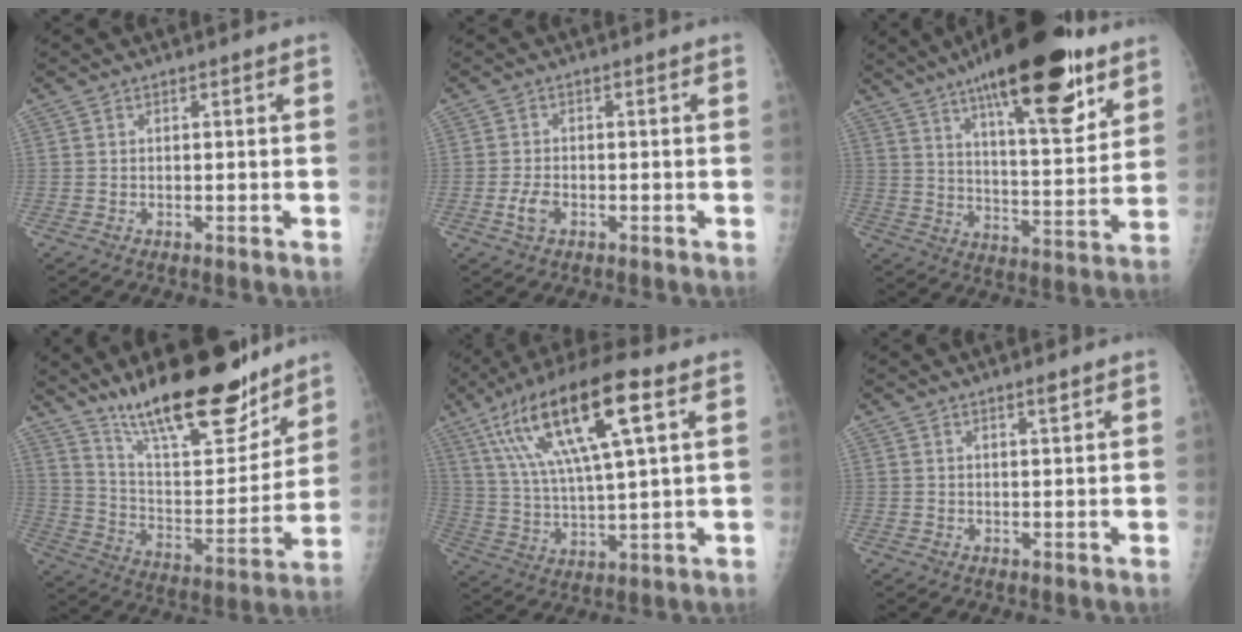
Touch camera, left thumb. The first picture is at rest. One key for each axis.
{"total": 3.0, "fx": -1.2, "fy": 1.8, "fz": 2.1, "tx": -0.043, "ty": 0.006, "tz": -0.022}
{"total": 23.7, "fx": 14.3, "fy": 6.9, "fz": 17.7, "tx": -0.245, "ty": -0.053, "tz": 0.220}
{"total": 23.1, "fx": 17.6, "fy": 6.9, "fz": 13.4, "tx": -0.171, "ty": -0.096, "tz": 0.291}
{"total": 19.8, "fx": 8.5, "fy": 4.7, "fz": 17.2, "tx": -0.322, "ty": -0.005, "tz": 0.150}
{"total": 1.4, "fx": 1.0, "fy": 0.1, "fz": 0.9, "tx": -0.012, "ty": -0.007, "tz": 0.017}